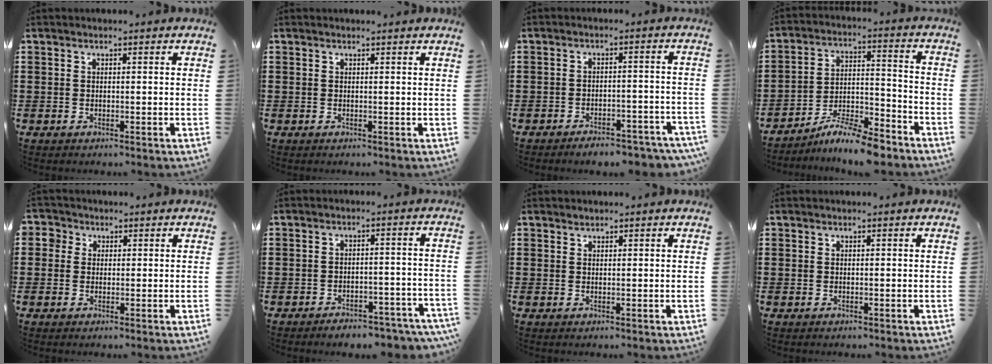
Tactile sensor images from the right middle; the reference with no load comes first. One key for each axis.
{"total": 0.5, "fx": 0.5, "fy": -0.2, "fz": 0.1, "tx": -0.002, "ty": 0.000, "tz": 0.009}
{"total": 3.5, "fx": -3.4, "fy": 0.4, "fz": 0.7, "tx": -0.013, "ty": 0.006, "tz": -0.069}
{"total": 8.2, "fx": -7.7, "fy": 0.6, "fz": 2.9, "tx": -0.051, "ty": 0.012, "tz": -0.147}
{"total": 1.7, "fx": 0.6, "fy": 1.5, "fz": -0.3, "tx": 0.003, "ty": 0.006, "tz": 0.007}
{"total": 3.5, "fx": -3.4, "fy": 0.4, "fz": 0.5, "tx": -0.010, "ty": 0.007, "tz": -0.070}
{"total": 0.8, "fx": 0.8, "fy": 0.0, "fz": -0.1, "tx": 0.000, "ty": 0.000, "tz": 0.017}
{"total": 0.0}